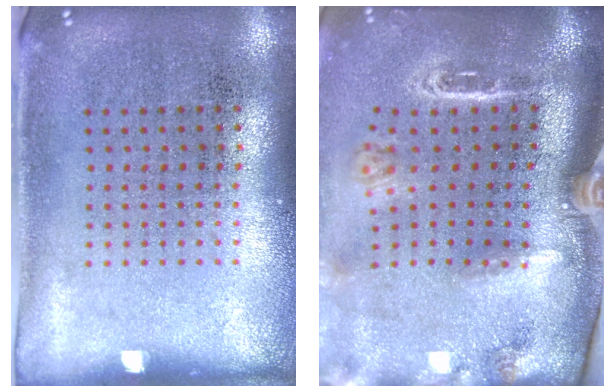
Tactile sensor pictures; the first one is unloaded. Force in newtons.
{"total": 3.1, "press": 2.1, "slide": 2.3}